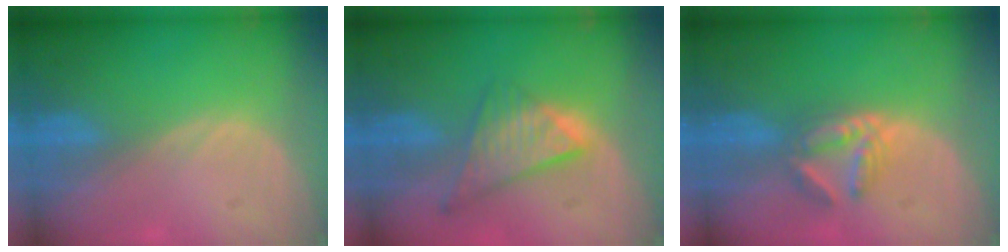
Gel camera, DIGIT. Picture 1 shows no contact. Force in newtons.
{"total": 8.6, "press": 7.3, "slide": 4.5}
{"total": 6.0, "press": 5.4, "slide": 2.7}